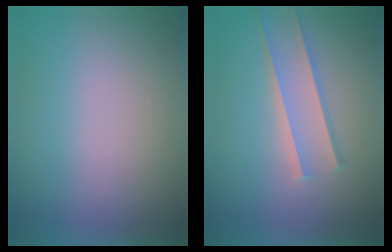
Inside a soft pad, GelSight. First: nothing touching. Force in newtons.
{"total": 1.6}